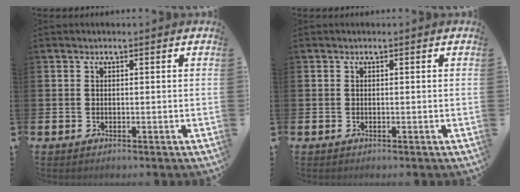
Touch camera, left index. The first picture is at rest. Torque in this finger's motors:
{"motor_torque": [0.01, 0.00, 0.00, 0.01]}